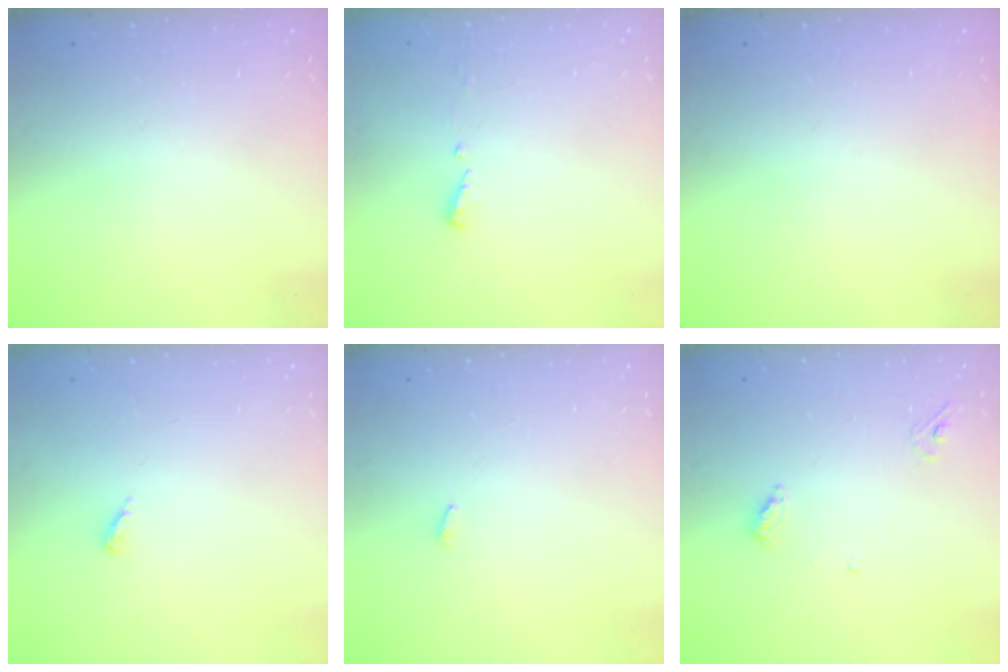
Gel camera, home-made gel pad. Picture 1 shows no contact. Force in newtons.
{"total": 4.0, "press": 3.9, "slide": 0.5}
{"total": 0.0}
{"total": 2.8, "press": 2.8, "slide": 0.2}
{"total": 2.1, "press": 1.9, "slide": 0.7}
{"total": 5.9, "press": 5.9, "slide": 0.6}